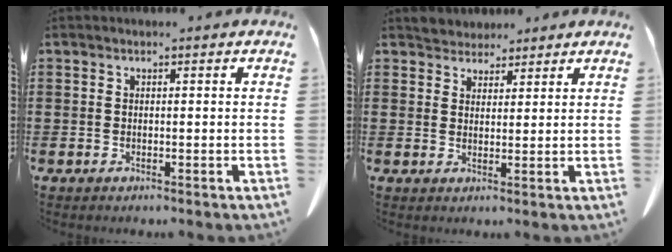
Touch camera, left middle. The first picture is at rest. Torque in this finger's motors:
{"motor_torque": [0.47, 0.34, 0.00, 0.01]}